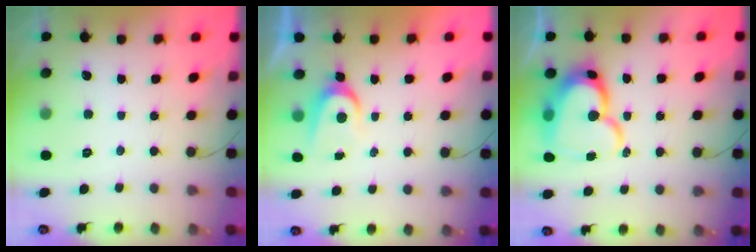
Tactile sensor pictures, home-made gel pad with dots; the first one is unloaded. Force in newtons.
{"total": 5.2, "press": 5.2, "slide": 0.4}
{"total": 17.1, "press": 17.0, "slide": 1.8}